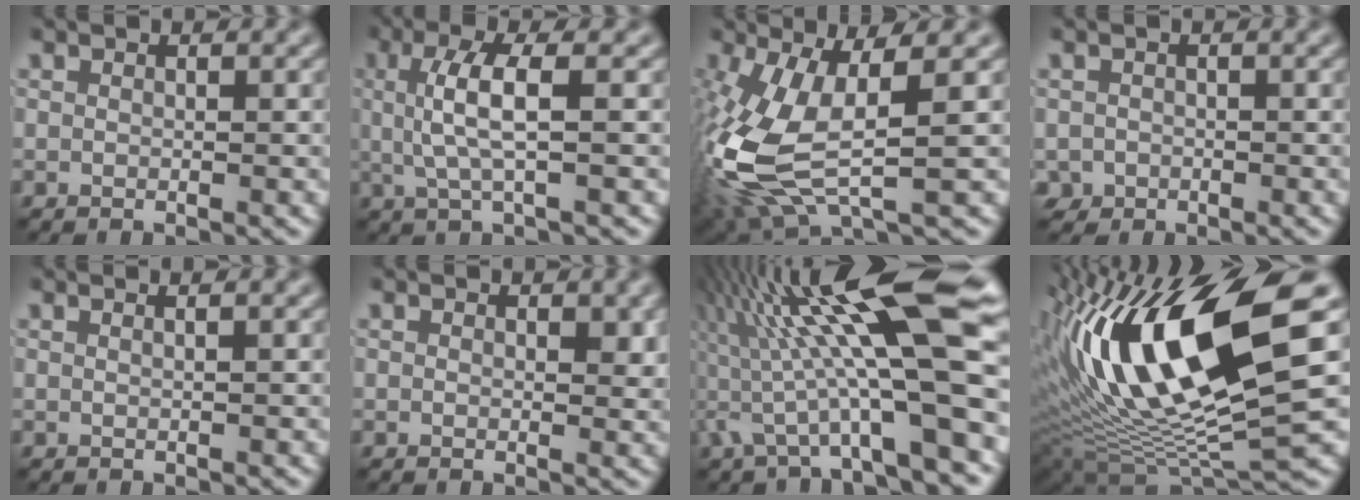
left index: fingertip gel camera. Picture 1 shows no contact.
{"total": 4.3, "force": [0.5, 1.0, 4.1], "torque": [-0.088, 0.002, 0.011]}
{"total": 10.8, "force": [-1.2, 4.5, 9.7], "torque": [-0.238, -0.014, -0.021]}
{"total": 1.4, "force": [-0.8, 1.1, 0.0], "torque": [0.004, 0.002, -0.015]}
{"total": 1.5, "force": [0.8, 0.7, 1.1], "torque": [-0.005, -0.002, -0.007]}
{"total": 1.5, "force": [0.4, 0.9, 1.2], "torque": [-0.010, -0.004, 0.006]}
{"total": 14.2, "force": [1.3, 2.6, 13.9], "torque": [-0.236, 0.021, 0.025]}
{"total": 16.2, "force": [3.9, 5.1, 14.9], "torque": [-0.275, 0.008, 0.066]}